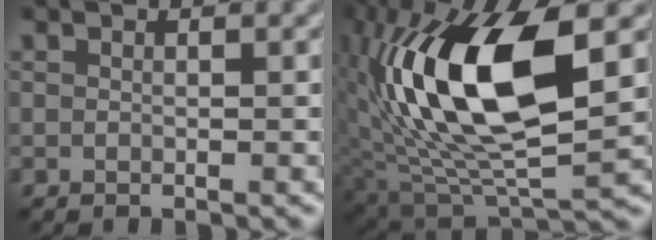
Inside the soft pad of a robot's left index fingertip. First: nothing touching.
{"total": 14.1, "force": [2.4, 5.9, 12.6], "torque": [-0.234, 0.005, 0.036]}